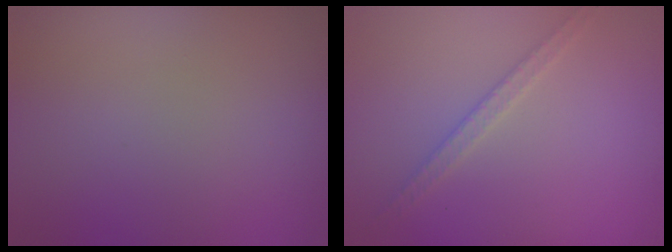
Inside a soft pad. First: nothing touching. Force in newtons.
{"total": 1.7, "press": 1.7, "slide": 0.2}